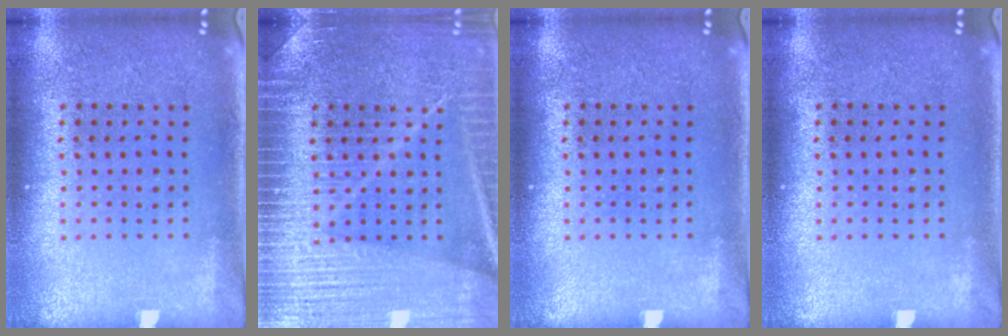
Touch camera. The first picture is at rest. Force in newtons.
{"total": 4.1, "press": 4.1, "slide": 0.6}
{"total": 0.0}
{"total": 0.0}